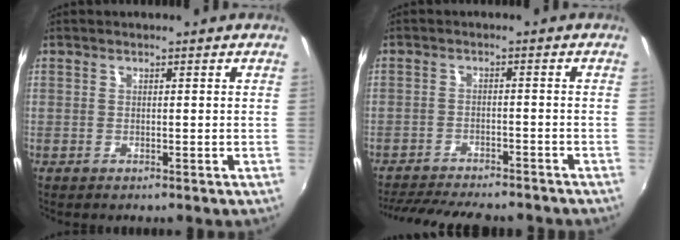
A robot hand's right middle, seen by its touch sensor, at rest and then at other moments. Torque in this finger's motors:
{"motor_torque": [1.05, -1.08, 0.14, 0.07]}